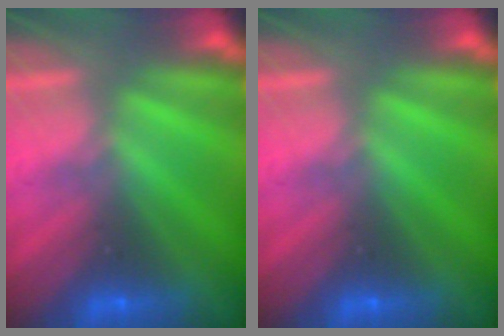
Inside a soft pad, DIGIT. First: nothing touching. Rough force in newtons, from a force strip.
{"total": 0.0}